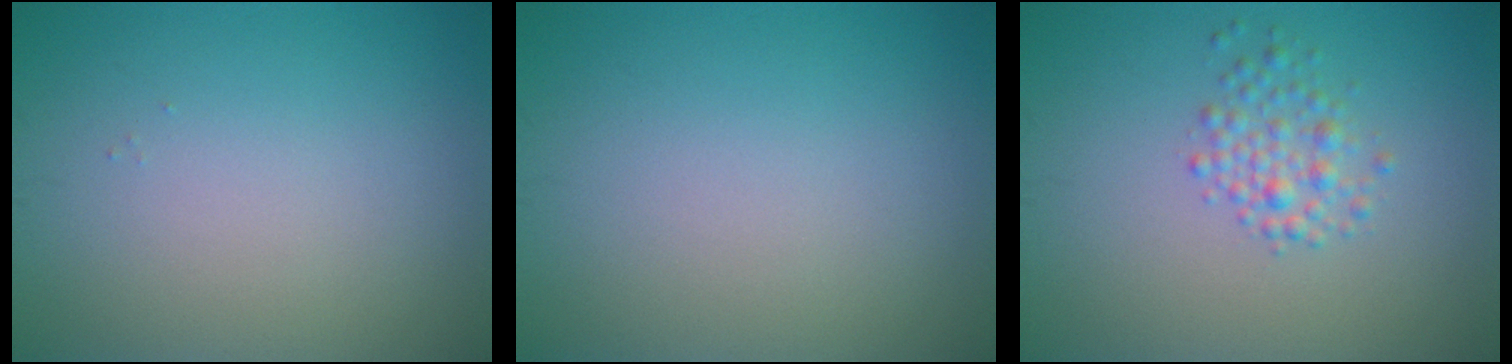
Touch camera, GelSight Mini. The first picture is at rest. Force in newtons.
{"total": 0.0}
{"total": 2.2, "press": 2.2, "slide": 0.1}